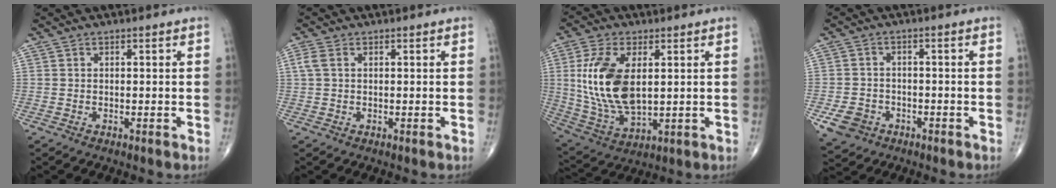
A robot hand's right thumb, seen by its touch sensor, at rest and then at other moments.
{"total": 2.1, "force": [0.6, 1.2, 1.6], "torque": [-0.048, 0.014, 0.015]}
{"total": 15.8, "force": [2.6, 8.3, 13.1], "torque": [-0.264, -0.016, 0.061]}
{"total": 5.7, "force": [-2.6, 4.6, 2.0], "torque": [-0.031, 0.013, -0.039]}